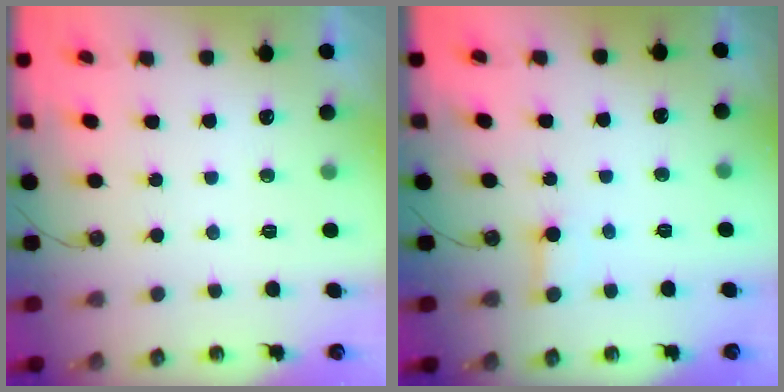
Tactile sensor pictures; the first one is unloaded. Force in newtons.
{"total": 2.6, "press": 2.6, "slide": 0.1}